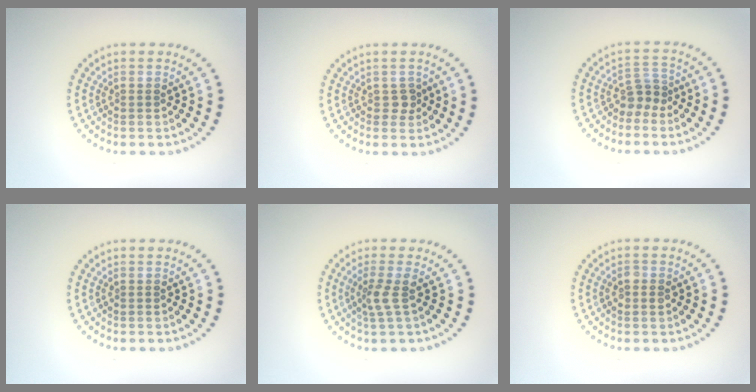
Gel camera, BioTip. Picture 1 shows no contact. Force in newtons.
{"total": 1.1, "press": 1.0, "slide": 0.6}
{"total": 2.0, "press": 1.5, "slide": 1.3}
{"total": 0.0}
{"total": 2.0, "press": 1.5, "slide": 1.3}
{"total": 1.1, "press": 1.1, "slide": 0.0}